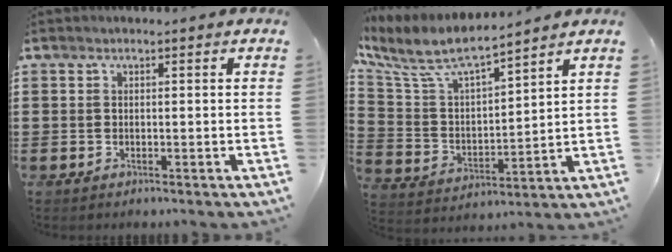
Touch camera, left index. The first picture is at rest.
{"total": 8.3, "force": [7.0, 1.9, 4.2], "torque": [-0.114, -0.037, 0.117]}